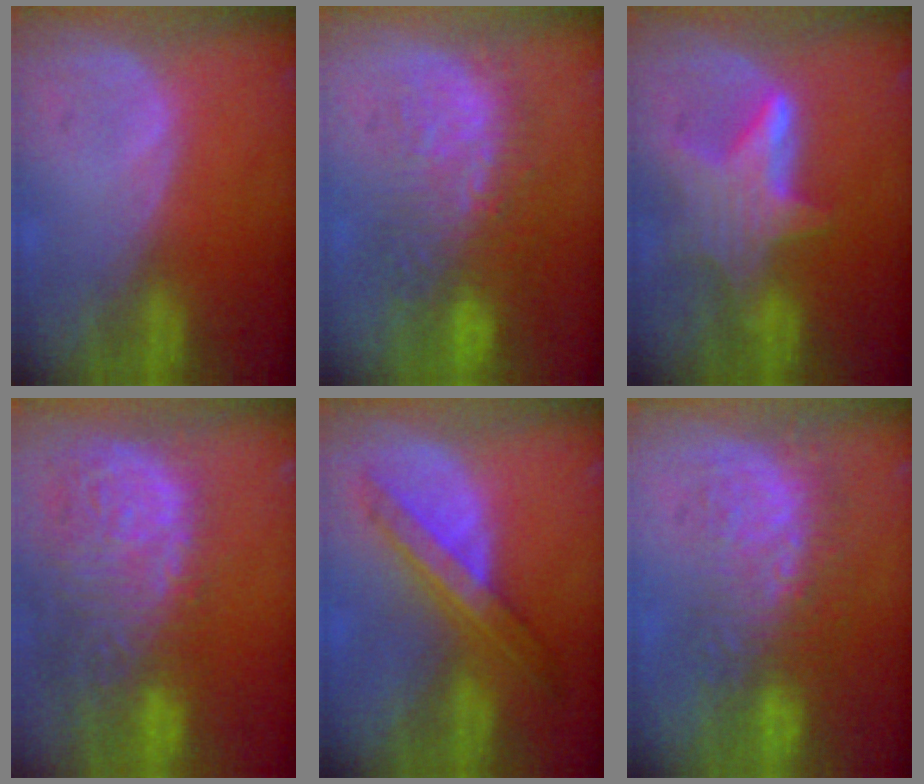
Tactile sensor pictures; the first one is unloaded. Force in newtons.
{"total": 10.1, "press": 9.0, "slide": 4.5}
{"total": 6.7, "press": 6.5, "slide": 1.7}
{"total": 14.9, "press": 12.4, "slide": 8.4}
{"total": 7.2, "press": 6.2, "slide": 3.7}
{"total": 9.0, "press": 8.6, "slide": 2.5}